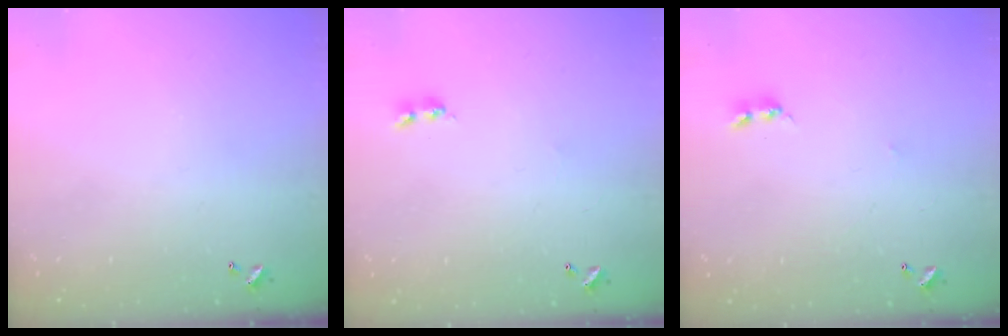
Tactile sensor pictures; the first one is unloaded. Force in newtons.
{"total": 2.2, "press": 2.1, "slide": 0.6}
{"total": 1.6, "press": 1.6, "slide": 0.4}